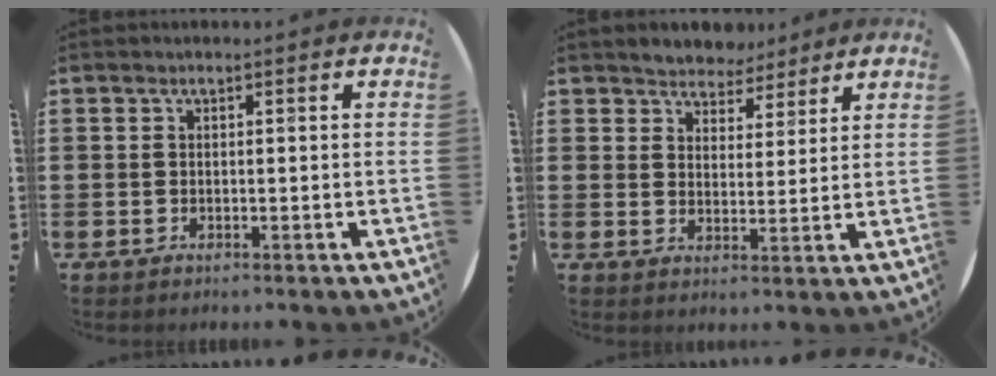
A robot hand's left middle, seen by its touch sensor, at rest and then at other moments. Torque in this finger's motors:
{"motor_torque": [0.31, -0.29, 0.07, 0.01]}